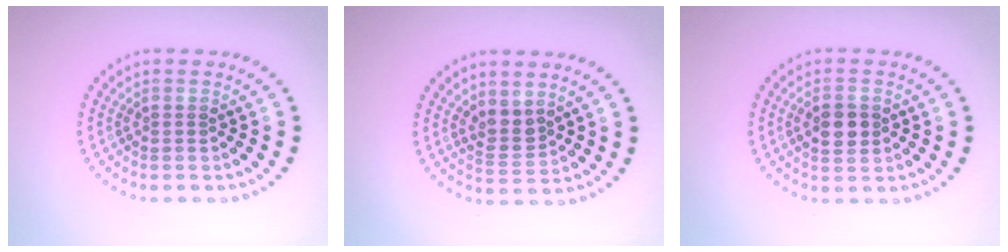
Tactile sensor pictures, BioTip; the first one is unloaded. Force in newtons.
{"total": 2.1, "press": 1.8, "slide": 1.1}
{"total": 3.4, "press": 3.4, "slide": 0.2}